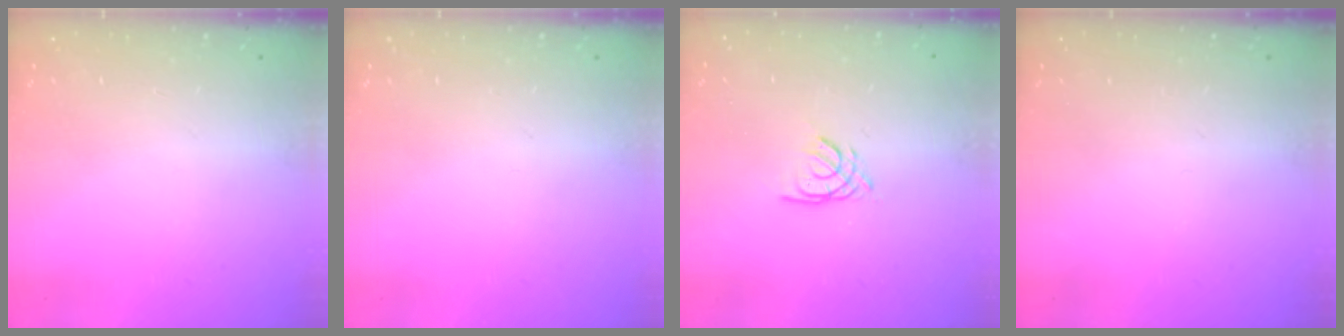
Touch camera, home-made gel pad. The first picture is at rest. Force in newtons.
{"total": 0.0}
{"total": 2.2, "press": 2.2, "slide": 0.0}
{"total": 0.0}